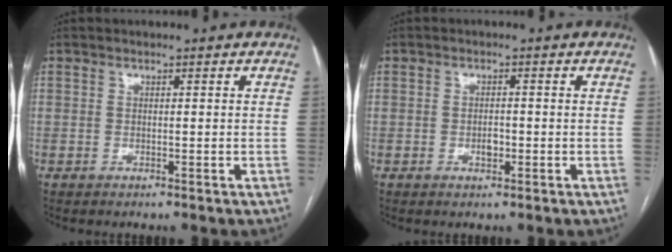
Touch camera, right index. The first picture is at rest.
{"total": 1.7, "force": [-0.4, 0.9, 1.4], "torque": [-0.024, 0.002, -0.005]}